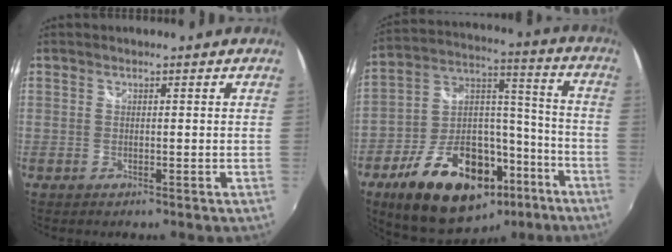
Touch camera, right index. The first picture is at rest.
{"total": 25.1, "force": [-14.1, 14.1, 15.2], "torque": [-0.287, 0.037, -0.203]}